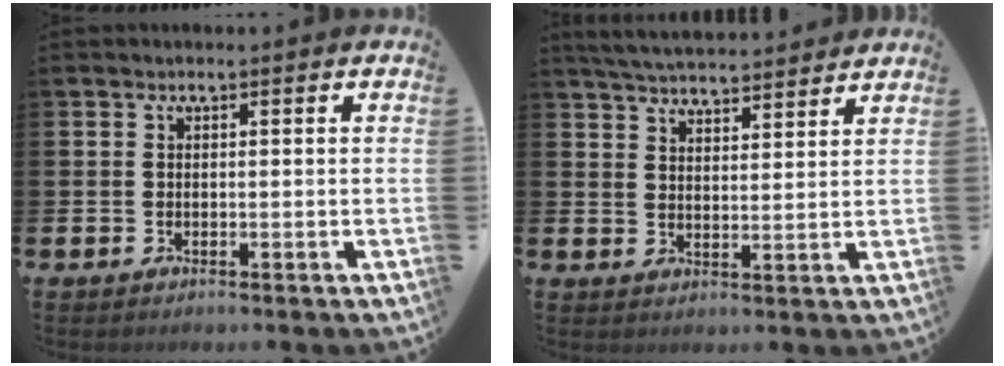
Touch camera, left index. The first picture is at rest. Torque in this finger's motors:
{"motor_torque": [0.05, -0.85, 0.76, 0.21]}